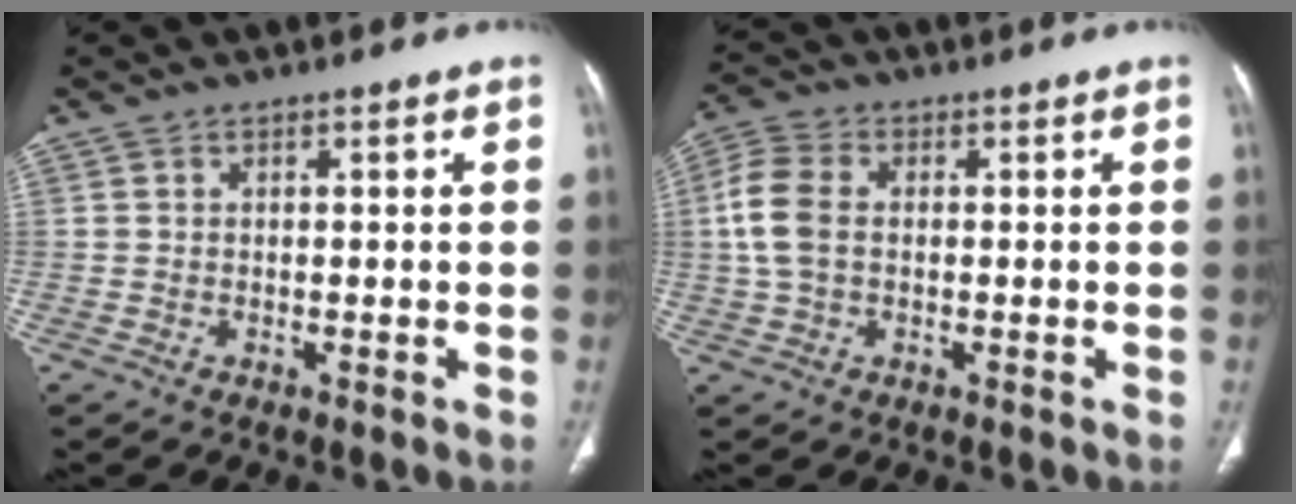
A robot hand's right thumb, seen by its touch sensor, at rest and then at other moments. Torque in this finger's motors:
{"motor_torque": [0.03, 0.12, 0.10, -0.01, 0.08]}